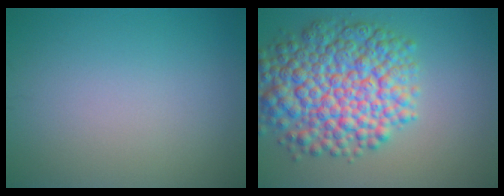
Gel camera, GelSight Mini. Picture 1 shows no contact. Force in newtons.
{"total": 10.4, "press": 10.3, "slide": 0.3}